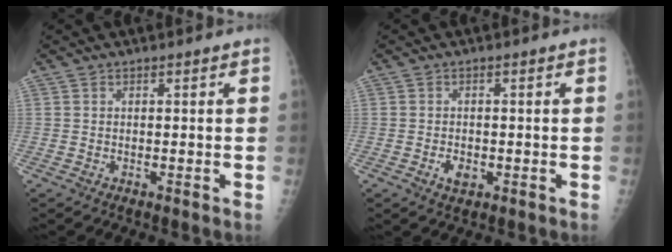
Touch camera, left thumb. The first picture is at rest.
{"total": 2.6, "force": [-0.9, 1.8, 1.7], "torque": [-0.022, 0.001, -0.010]}